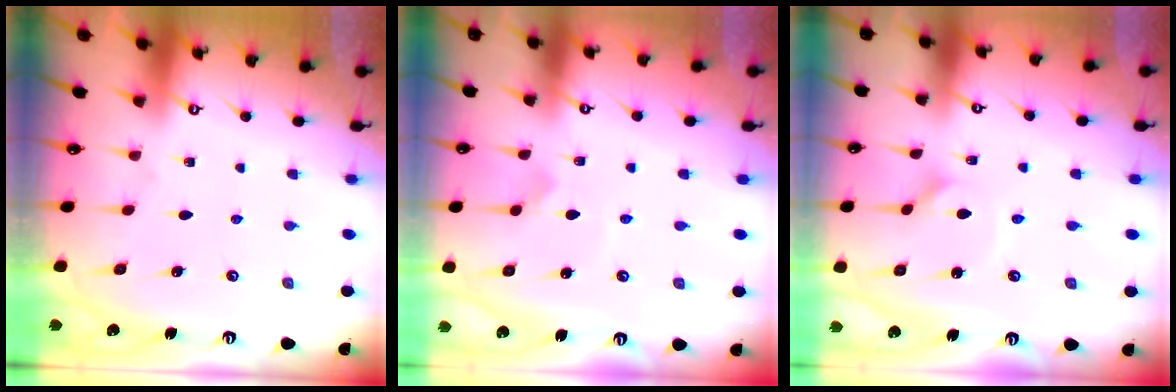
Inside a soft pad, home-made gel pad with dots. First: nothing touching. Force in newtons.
{"total": 1.6, "press": 1.5, "slide": 0.5}
{"total": 2.3, "press": 2.3, "slide": 0.1}